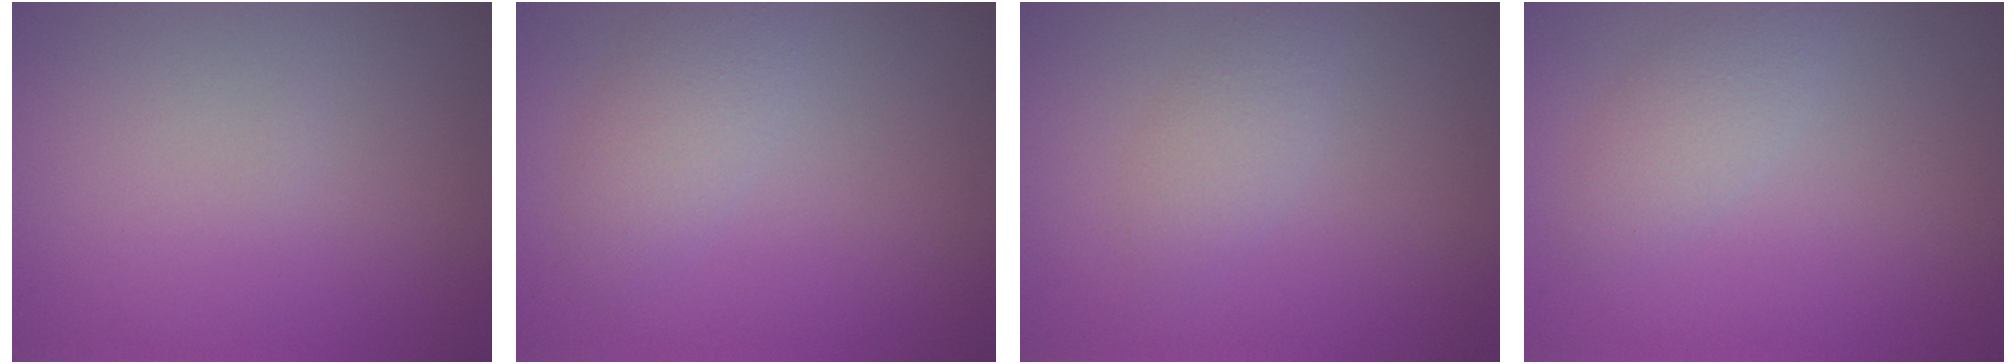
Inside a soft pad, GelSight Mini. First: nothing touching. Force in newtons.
{"total": 2.4, "press": 2.4, "slide": 0.1}
{"total": 1.9, "press": 1.9, "slide": 0.1}
{"total": 2.1, "press": 2.1, "slide": 0.1}